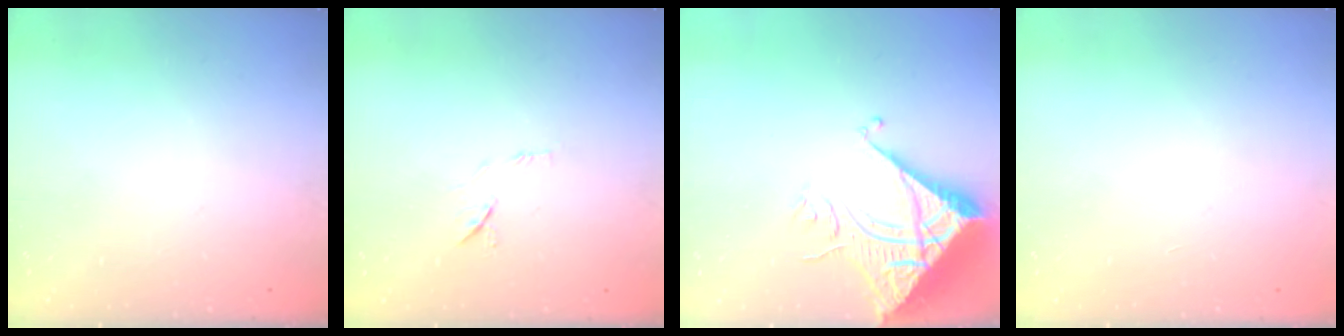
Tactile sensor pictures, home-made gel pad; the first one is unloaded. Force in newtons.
{"total": 6.8, "press": 6.7, "slide": 0.8}
{"total": 11.2, "press": 11.2, "slide": 0.9}
{"total": 1.5, "press": 1.5, "slide": 0.1}